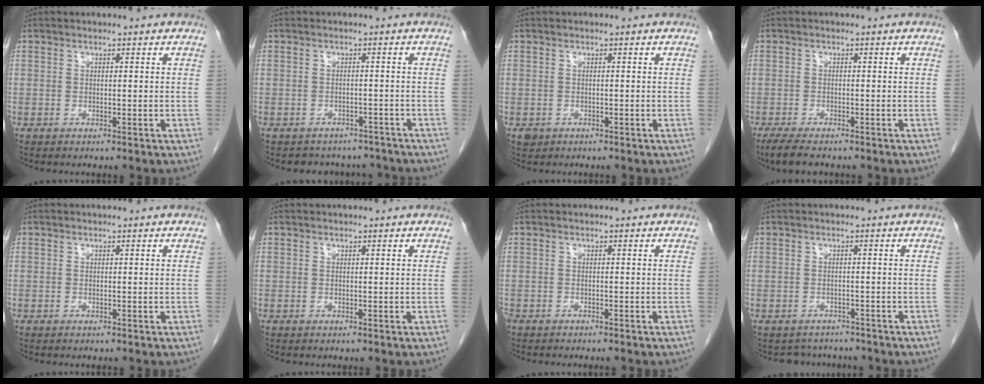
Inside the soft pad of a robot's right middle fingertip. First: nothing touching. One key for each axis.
{"total": 6.7, "fx": -6.0, "fy": 3.0, "fz": 0.3, "tx": 0.001, "ty": 0.015, "tz": -0.066}
{"total": 1.3, "fx": -0.6, "fy": 1.1, "fz": 0.3, "tx": -0.007, "ty": 0.003, "tz": -0.004}
{"total": 4.6, "fx": -3.6, "fy": 1.1, "fz": 2.7, "tx": -0.050, "ty": -0.013, "tz": -0.054}
{"total": 0.0}
{"total": 0.0}
{"total": 3.4, "fx": -2.9, "fy": 1.1, "fz": 1.3, "tx": -0.021, "ty": -0.007, "tz": -0.040}
{"total": 4.0, "fx": -3.7, "fy": 1.6, "fz": -0.2, "tx": 0.002, "ty": 0.006, "tz": -0.048}